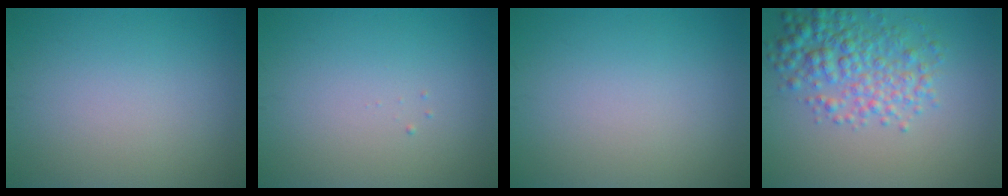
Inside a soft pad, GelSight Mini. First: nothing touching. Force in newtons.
{"total": 0.0}
{"total": 0.0}
{"total": 5.0, "press": 5.0, "slide": 0.2}